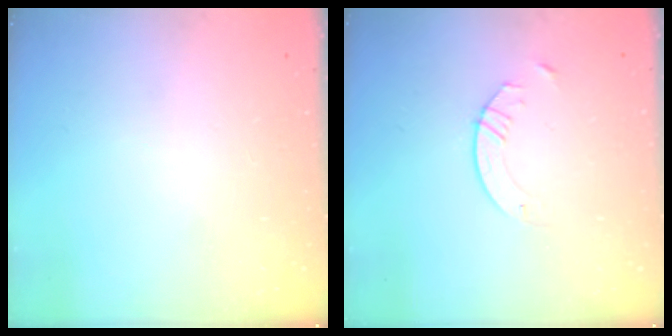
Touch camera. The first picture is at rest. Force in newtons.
{"total": 2.9, "press": 2.9, "slide": 0.3}